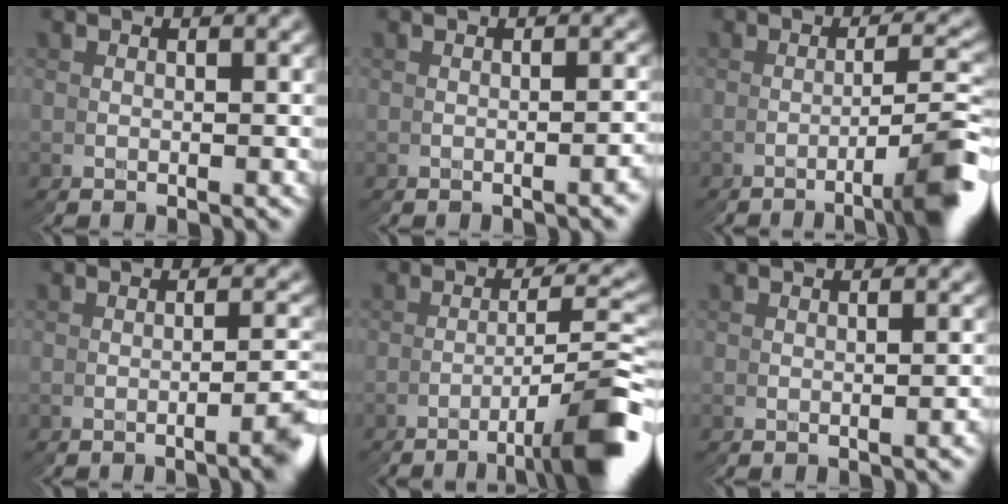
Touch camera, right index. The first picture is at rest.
{"total": 0.8, "force": [-0.5, -0.7, 0.1], "torque": [-0.005, 0.006, -0.007]}
{"total": 4.5, "force": [-2.6, -2.0, 3.2], "torque": [-0.035, 0.021, -0.047]}
{"total": 2.8, "force": [-1.6, 0.0, 2.4], "torque": [-0.023, 0.012, -0.027]}
{"total": 6.3, "force": [-4.0, -1.6, 4.7], "torque": [-0.056, 0.016, -0.066]}
{"total": 0.6, "force": [-0.3, -0.5, -0.1], "torque": [-0.001, 0.004, -0.004]}